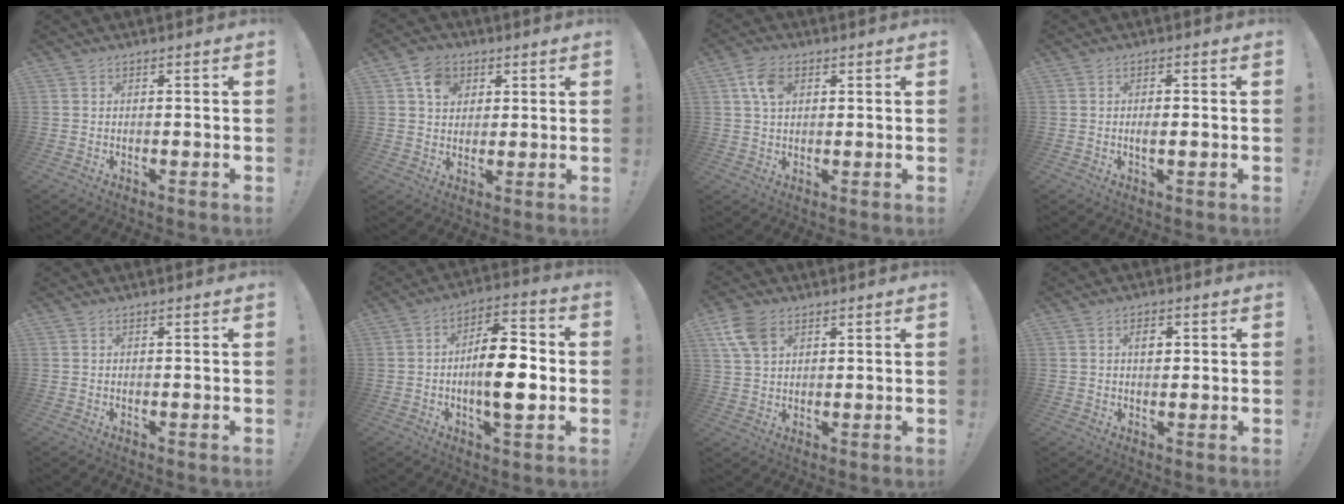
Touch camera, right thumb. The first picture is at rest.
{"total": 7.5, "force": [3.3, 6.1, 2.8], "torque": [-0.041, -0.006, 0.063]}
{"total": 7.0, "force": [2.3, 4.8, 4.5], "torque": [-0.092, 0.008, 0.044]}
{"total": 1.8, "force": [-0.3, 0.4, 1.8], "torque": [-0.023, -0.006, -0.009]}
{"total": 0.0}
{"total": 13.4, "force": [-2.2, 5.0, 12.3], "torque": [-0.195, 0.007, -0.046]}
{"total": 8.6, "force": [4.0, 5.5, 5.3], "torque": [-0.105, 0.000, 0.081]}
{"total": 2.7, "force": [0.8, 1.6, 2.0], "torque": [-0.018, -0.001, 0.006]}